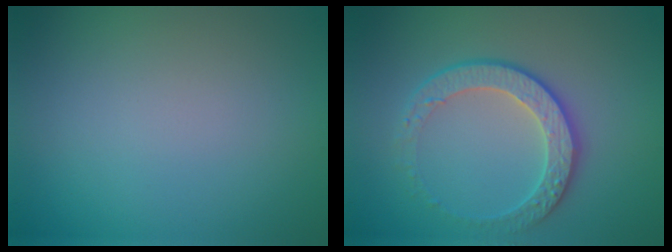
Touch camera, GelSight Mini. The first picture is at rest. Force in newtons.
{"total": 3.7, "press": 3.3, "slide": 1.7}